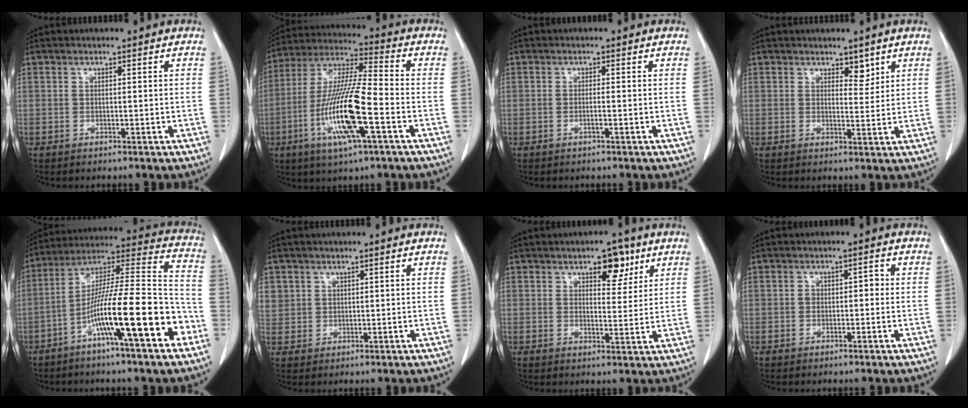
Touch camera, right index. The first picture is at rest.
{"total": 15.9, "force": [-5.1, 1.4, 15.0], "torque": [-0.302, -0.012, -0.096]}
{"total": 0.9, "force": [-0.4, -0.1, 0.7], "torque": [-0.013, 0.002, -0.007]}
{"total": 2.6, "force": [1.9, 1.3, 1.3], "torque": [-0.013, -0.008, 0.030]}
{"total": 18.8, "force": [-8.3, 1.3, 16.8], "torque": [-0.277, 0.005, -0.142]}
{"total": 3.8, "force": [1.6, 3.4, 0.6], "torque": [-0.008, 0.010, 0.038]}
{"total": 5.7, "force": [3.3, 2.5, 3.8], "torque": [-0.049, 0.001, 0.046]}
{"total": 1.8, "force": [-0.2, 1.2, 1.4], "torque": [-0.018, 0.014, -0.002]}